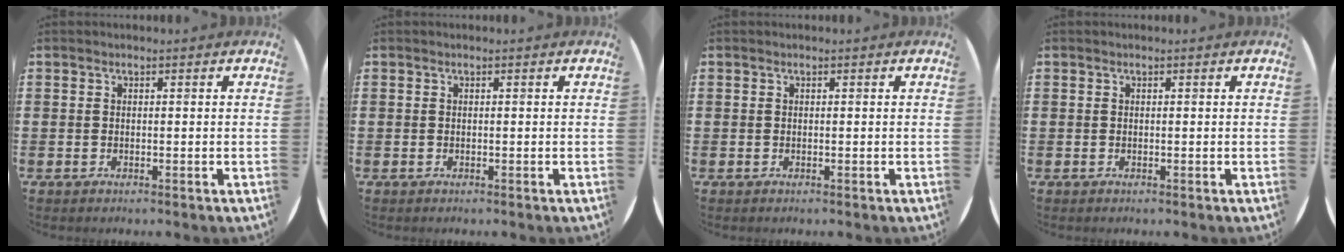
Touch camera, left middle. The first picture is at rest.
{"total": 0.0}
{"total": 0.0}
{"total": 0.0}